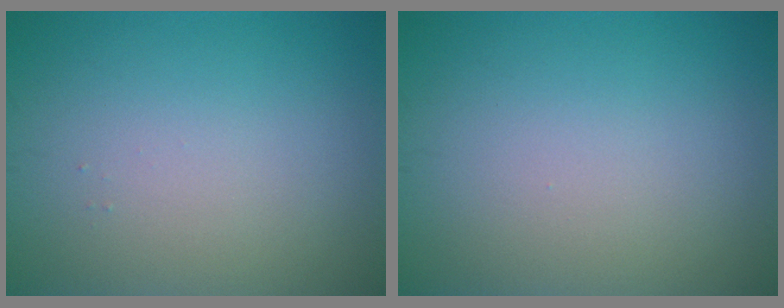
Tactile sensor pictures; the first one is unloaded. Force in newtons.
{"total": 0.0}